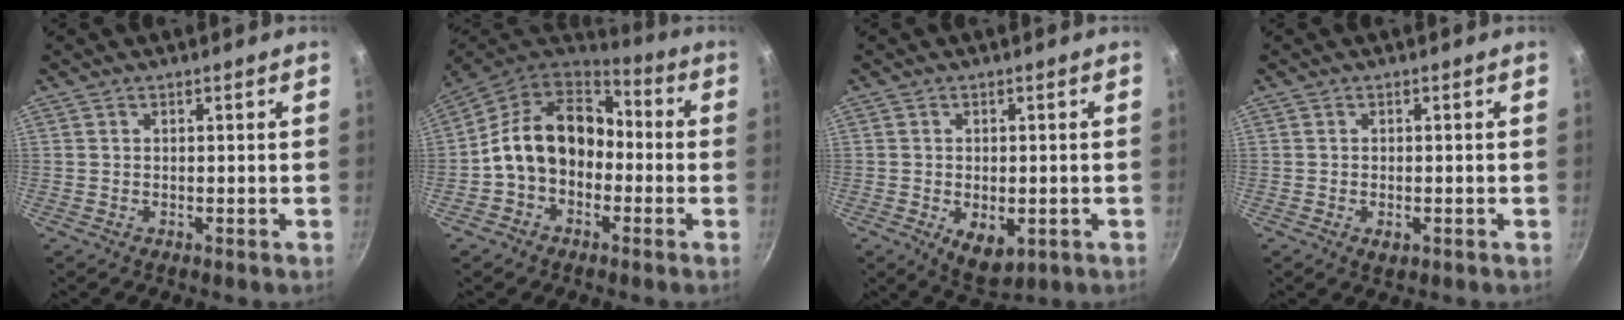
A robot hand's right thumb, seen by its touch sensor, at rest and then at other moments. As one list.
[{"total": 15.4, "force": [-1.1, 11.7, 10.0], "torque": [-0.135, 0.051, -0.036]}, {"total": 6.9, "force": [-1.8, 4.0, 5.3], "torque": [-0.066, -0.007, -0.015]}, {"total": 2.0, "force": [-0.7, 1.1, 1.5], "torque": [-0.024, -0.003, -0.010]}]